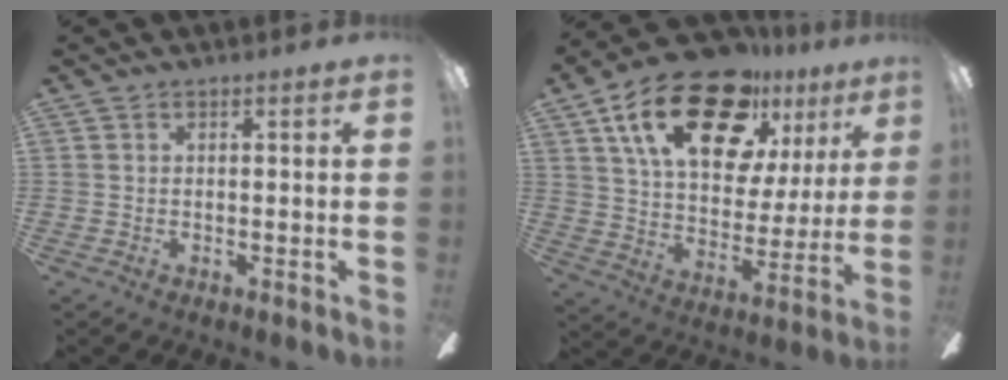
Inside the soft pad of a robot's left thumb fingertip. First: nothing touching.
{"total": 24.4, "force": [14.1, 12.4, 15.6], "torque": [-0.250, -0.067, 0.245]}